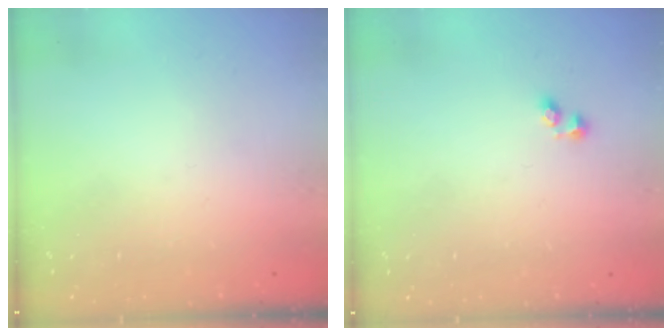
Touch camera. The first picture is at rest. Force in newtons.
{"total": 2.1, "press": 1.9, "slide": 0.9}